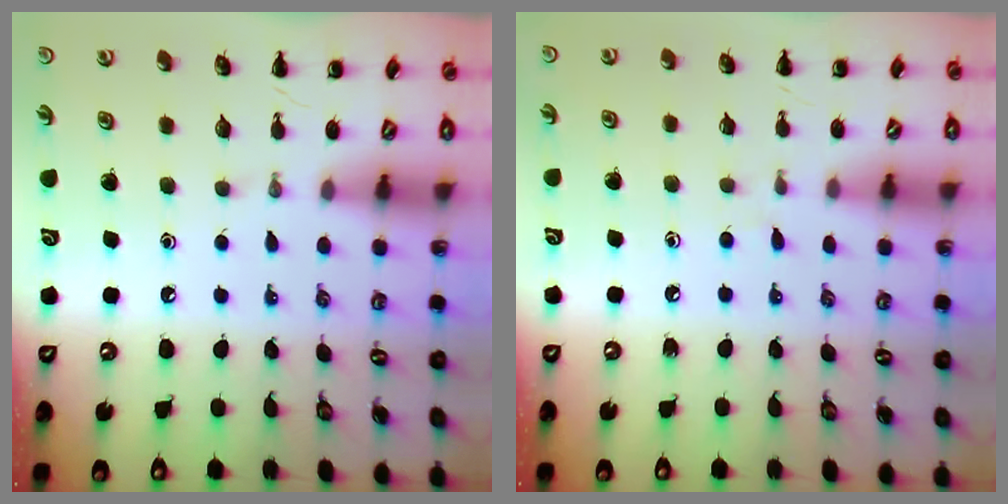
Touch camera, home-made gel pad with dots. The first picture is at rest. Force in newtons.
{"total": 2.7, "press": 2.4, "slide": 1.4}